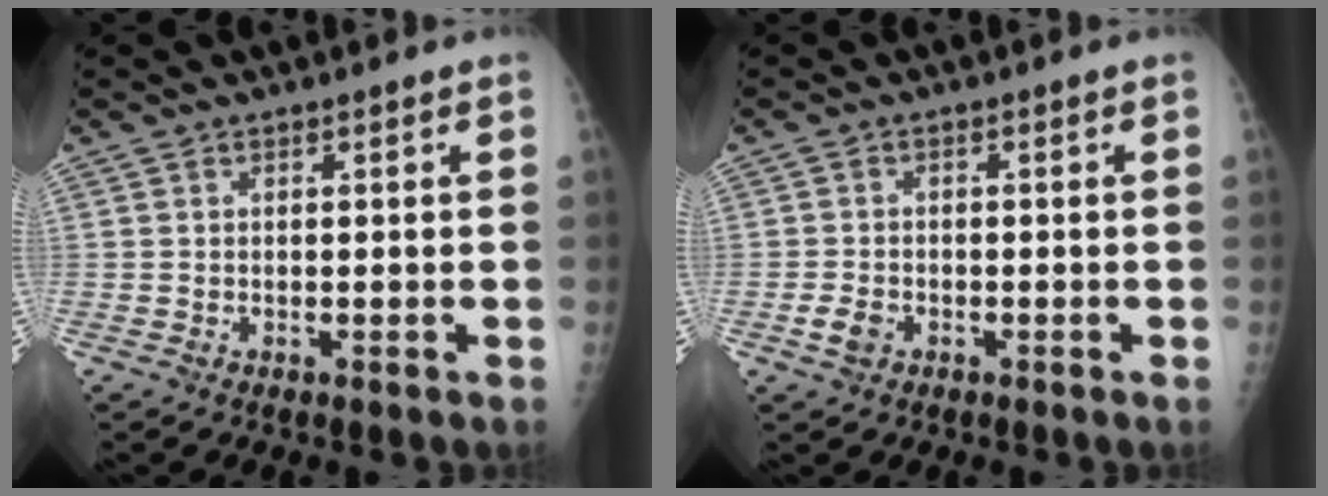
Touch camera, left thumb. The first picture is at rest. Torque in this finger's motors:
{"motor_torque": [-0.42, 0.32, 0.13, 0.05, 0.02]}